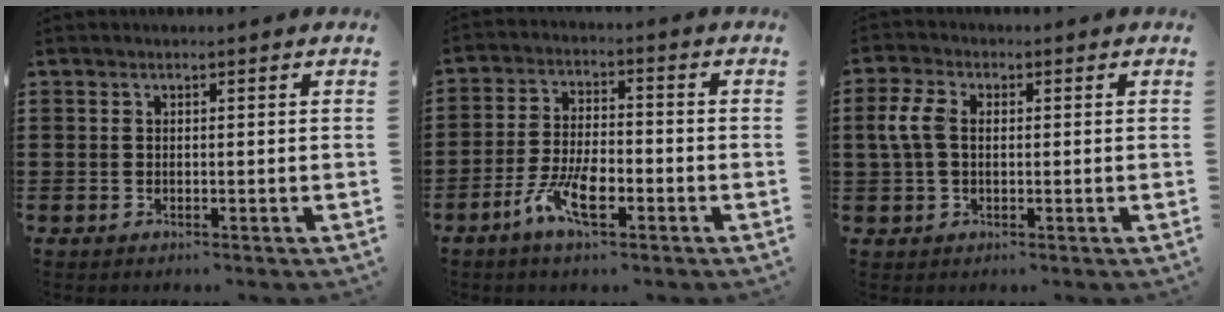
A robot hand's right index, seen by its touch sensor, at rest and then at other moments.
{"total": 7.5, "force": [-3.9, 2.7, 5.9], "torque": [-0.132, -0.004, -0.075]}
{"total": 4.9, "force": [0.5, 3.1, 3.7], "torque": [-0.100, 0.005, 0.001]}